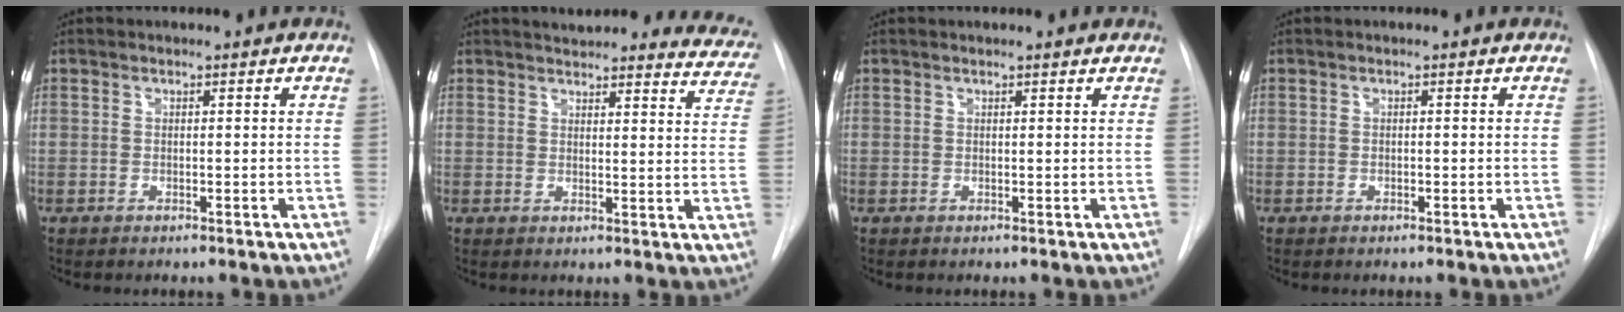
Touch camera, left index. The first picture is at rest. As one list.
[{"total": 12.1, "force": [11.6, 2.6, 1.8], "torque": [0.014, -0.043, 0.102]}, {"total": 0.9, "force": [0.9, 0.0, 0.2], "torque": [-0.010, 0.002, 0.004]}, {"total": 0.9, "force": [-0.9, 0.1, 0.0], "torque": [0.000, -0.007, -0.016]}]